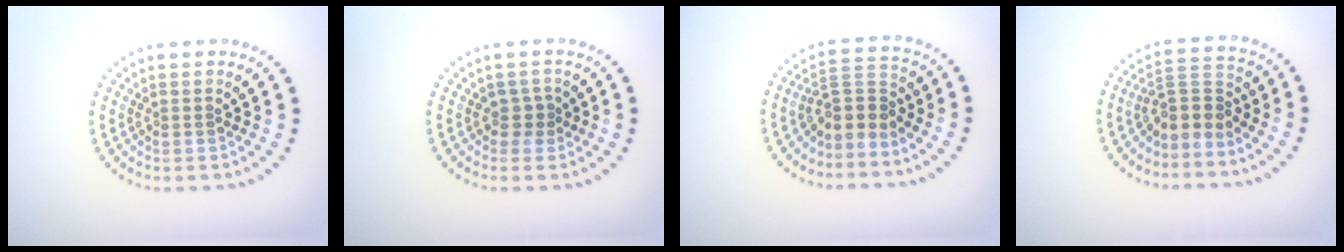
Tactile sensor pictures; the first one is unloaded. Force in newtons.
{"total": 1.1, "press": 0.7, "slide": 0.8}
{"total": 2.9, "press": 2.0, "slide": 2.1}
{"total": 3.0, "press": 2.1, "slide": 2.2}